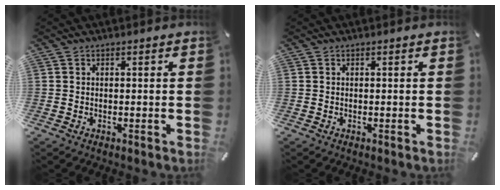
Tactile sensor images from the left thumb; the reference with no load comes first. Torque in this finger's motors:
{"motor_torque": [-0.13, -0.21, 0.00, 0.15, -0.02]}